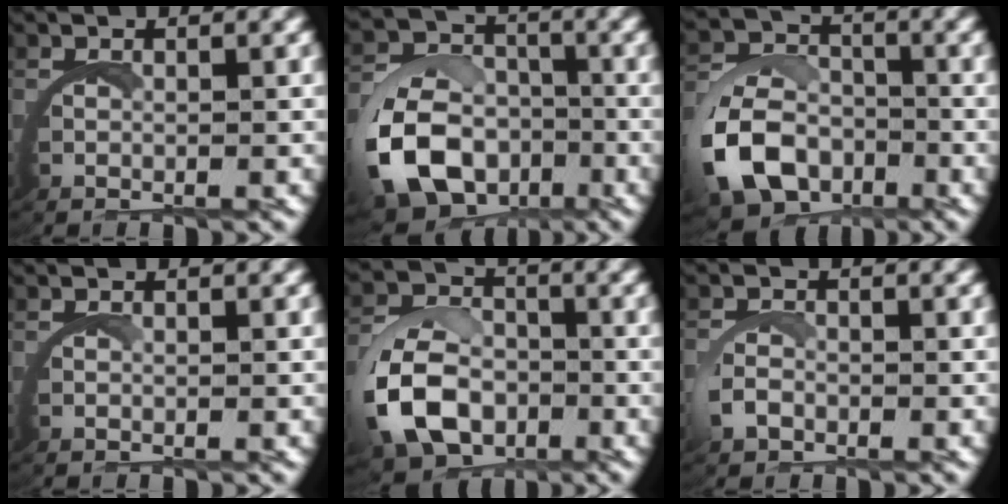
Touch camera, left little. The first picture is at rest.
{"total": 9.5, "force": [-3.3, 7.7, 4.5], "torque": [-0.107, -0.040, -0.054]}
{"total": 6.8, "force": [-2.1, 5.4, 3.5], "torque": [-0.070, -0.017, -0.040]}
{"total": 0.0}
{"total": 6.6, "force": [-1.5, 5.0, 4.0], "torque": [-0.082, -0.013, -0.027]}
{"total": 0.9, "force": [-0.1, 0.7, 0.6], "torque": [-0.028, -0.005, -0.006]}